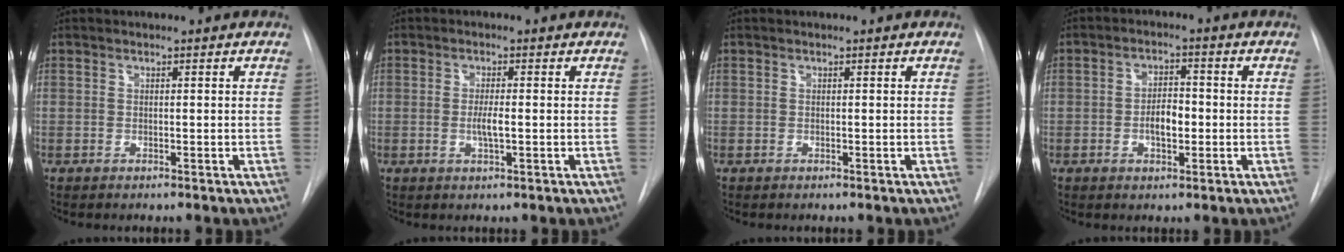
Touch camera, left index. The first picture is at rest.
{"total": 2.5, "force": [-0.4, 0.2, 2.4], "torque": [-0.048, -0.005, -0.007]}
{"total": 0.0}
{"total": 4.3, "force": [-1.0, 2.0, 3.7], "torque": [-0.065, 0.006, -0.017]}